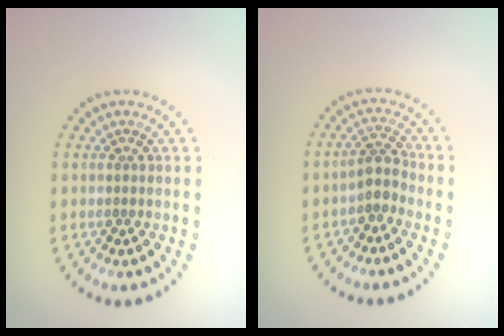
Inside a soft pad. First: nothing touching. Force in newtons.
{"total": 2.1, "press": 1.7, "slide": 1.2}